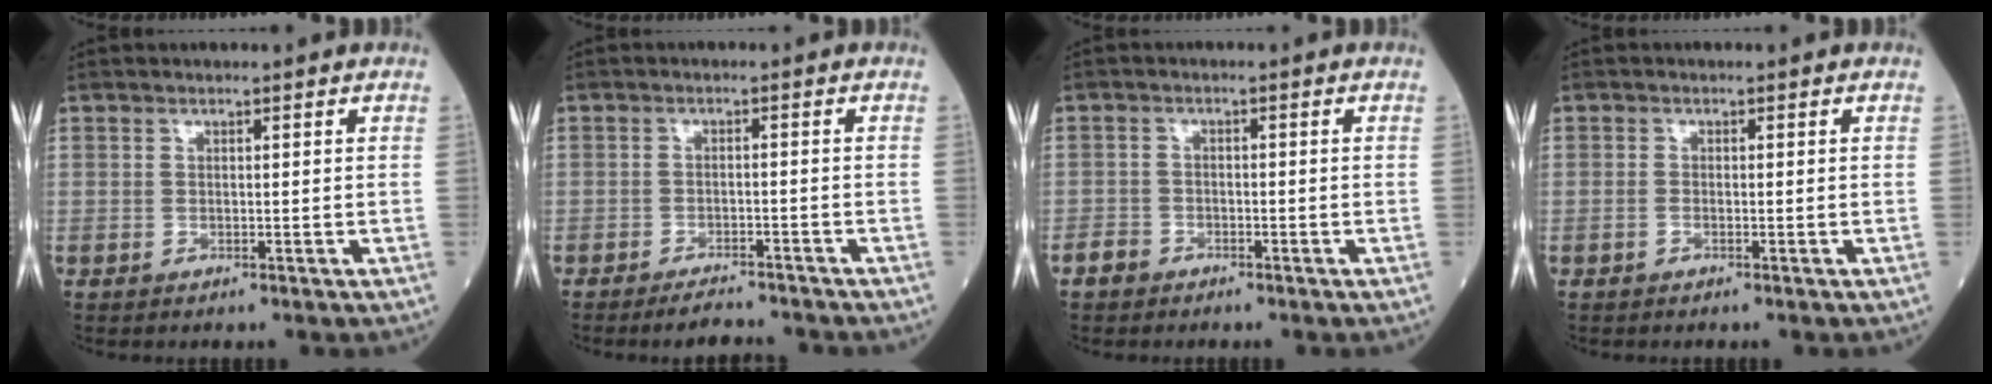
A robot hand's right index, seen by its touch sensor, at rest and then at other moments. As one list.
[{"total": 4.8, "force": [-4.6, 0.8, 1.4], "torque": [-0.018, -0.008, -0.071]}, {"total": 2.0, "force": [-1.6, 1.2, 0.3], "torque": [-0.009, 0.005, -0.030]}, {"total": 0.6, "force": [-0.4, 0.2, 0.4], "torque": [-0.007, 0.001, -0.008]}]